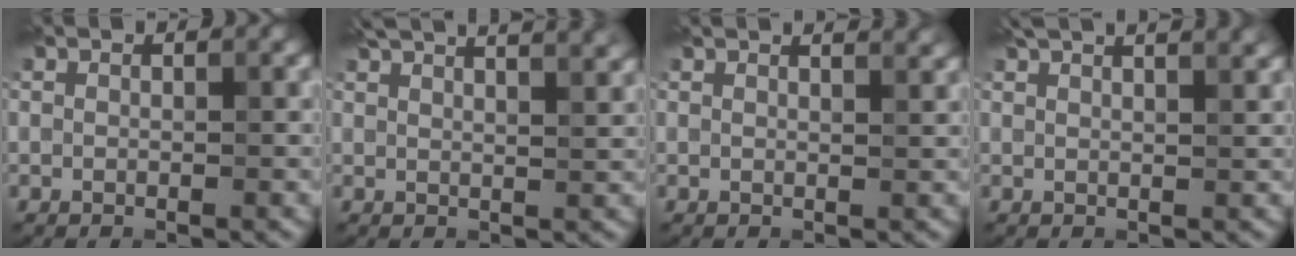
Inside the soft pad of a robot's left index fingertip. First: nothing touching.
{"total": 9.2, "force": [6.6, 3.3, 5.5], "torque": [-0.039, 0.053, 0.049]}
{"total": 4.3, "force": [3.3, 1.6, 2.2], "torque": [-0.001, 0.027, 0.010]}
{"total": 6.6, "force": [4.7, 2.4, 4.0], "torque": [-0.025, 0.045, 0.028]}